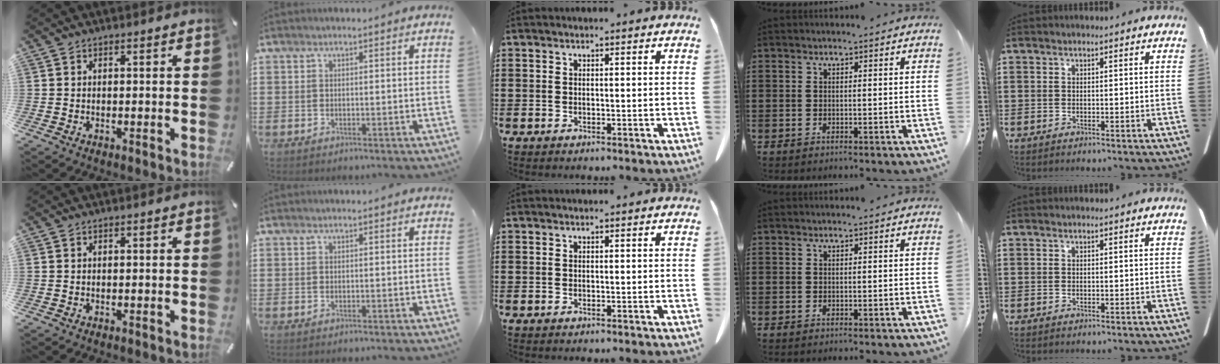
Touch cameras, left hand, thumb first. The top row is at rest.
{}